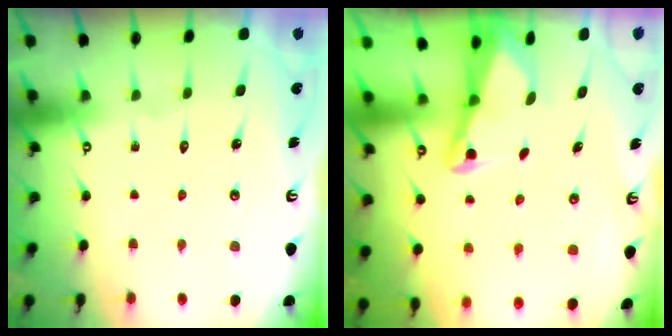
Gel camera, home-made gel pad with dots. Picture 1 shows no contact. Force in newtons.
{"total": 2.7, "press": 2.6, "slide": 0.7}